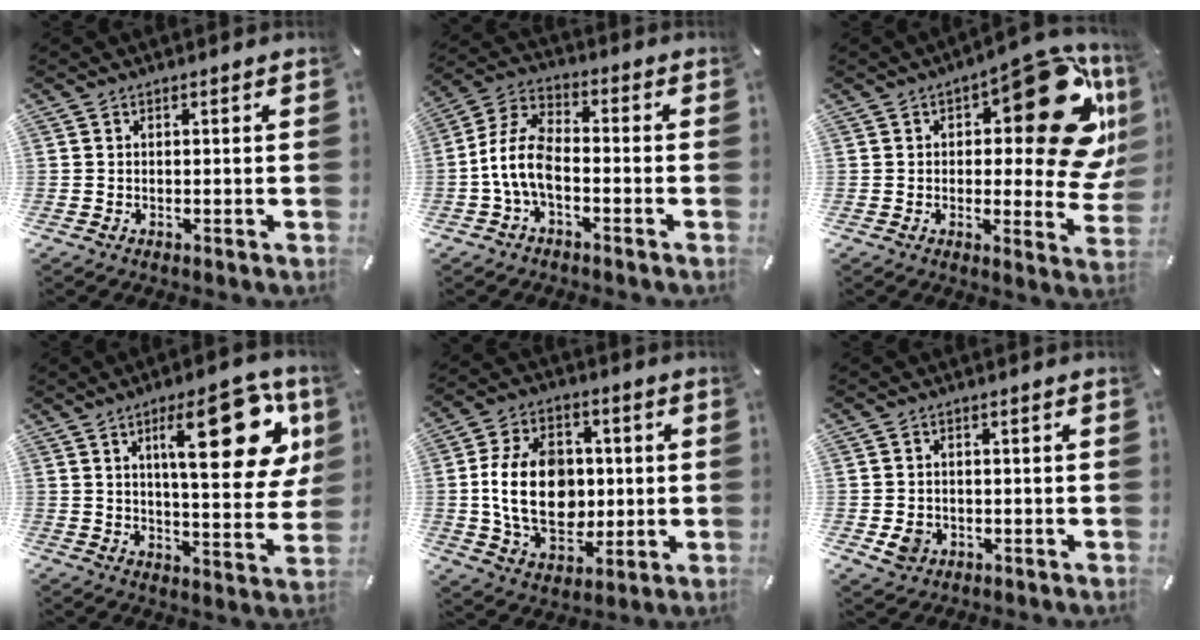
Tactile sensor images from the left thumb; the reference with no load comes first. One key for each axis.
{"total": 9.8, "fx": -3.2, "fy": 5.4, "fz": 7.5, "tx": -0.167, "ty": 0.008, "tz": -0.059}
{"total": 25.2, "fx": 8.2, "fy": 10.9, "fz": 21.2, "tx": -0.248, "ty": -0.060, "tz": 0.135}
{"total": 22.7, "fx": 8.8, "fy": 8.2, "fz": 19.2, "tx": -0.262, "ty": -0.034, "tz": 0.124}
{"total": 17.6, "fx": 0.0, "fy": 12.8, "fz": 12.0, "tx": -0.249, "ty": 0.011, "tz": 0.001}
{"total": 4.5, "fx": -1.2, "fy": 3.8, "fz": 2.0, "tx": -0.036, "ty": -0.001, "tz": -0.022}